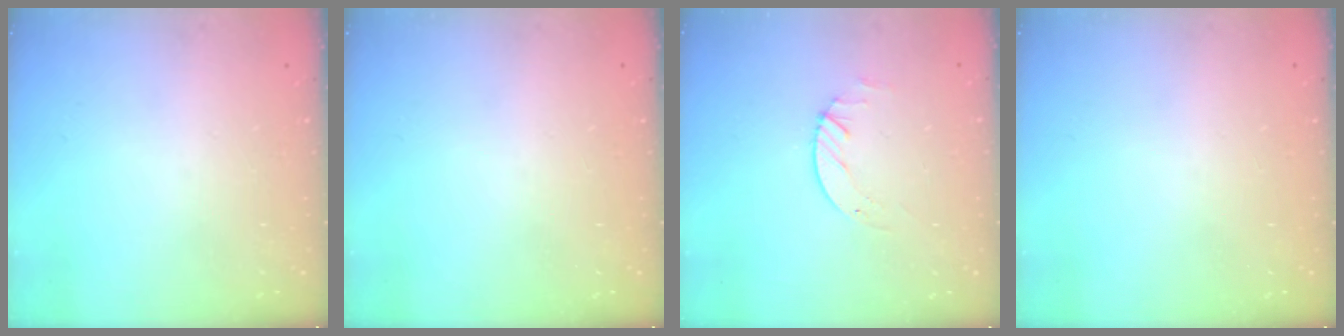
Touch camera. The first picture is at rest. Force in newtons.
{"total": 0.0}
{"total": 2.3, "press": 2.3, "slide": 0.3}
{"total": 0.0}